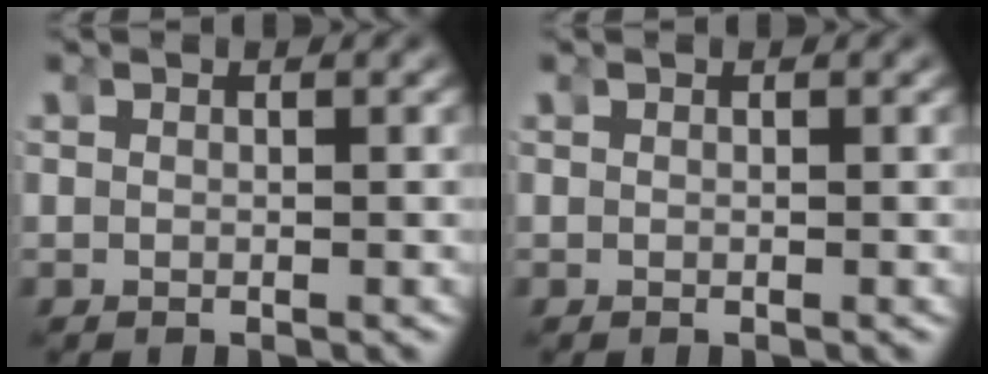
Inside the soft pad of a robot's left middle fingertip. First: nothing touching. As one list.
[{"total": 0.0}]